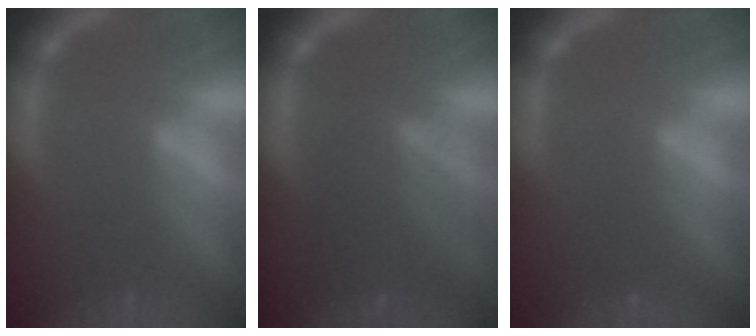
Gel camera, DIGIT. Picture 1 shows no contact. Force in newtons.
{"total": 6.1}
{"total": 0.0}